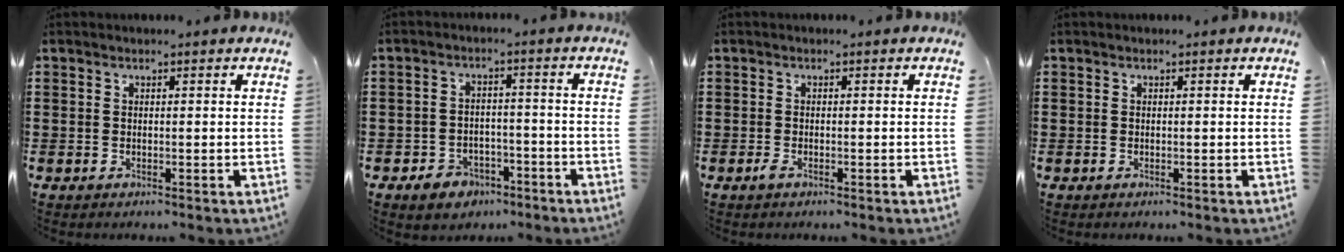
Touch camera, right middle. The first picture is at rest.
{"total": 3.8, "force": [-3.2, 1.9, 0.8], "torque": [-0.019, 0.011, -0.065]}
{"total": 0.8, "force": [-0.4, 0.2, 0.6], "torque": [-0.020, -0.007, -0.010]}
{"total": 0.0}